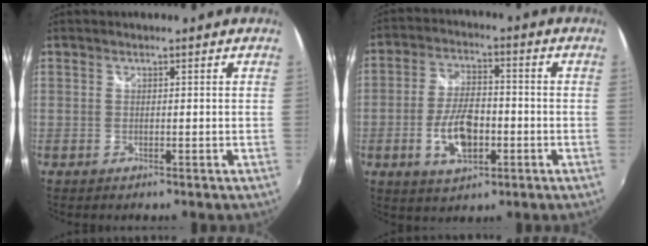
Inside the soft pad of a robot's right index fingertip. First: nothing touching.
{"total": 10.0, "force": [-3.0, 5.1, 8.1], "torque": [-0.160, 0.001, -0.048]}